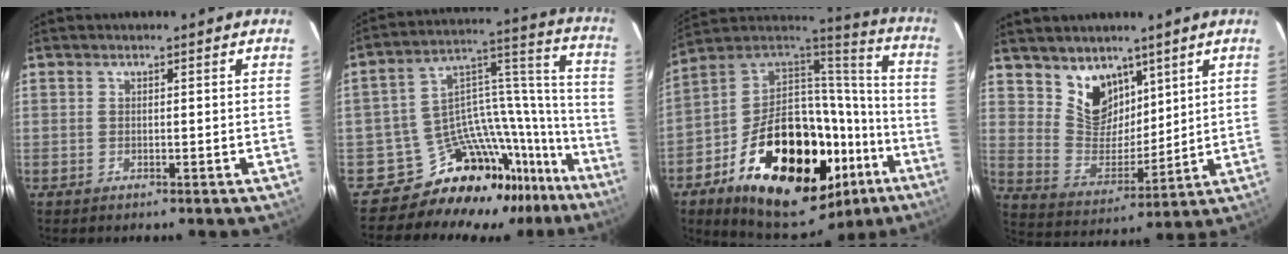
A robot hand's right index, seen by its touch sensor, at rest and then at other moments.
{"total": 20.4, "force": [-17.5, 8.7, 5.9], "torque": [-0.056, 0.080, -0.266]}
{"total": 34.6, "force": [-14.3, 19.5, 24.8], "torque": [-0.417, 0.042, -0.195]}
{"total": 10.0, "force": [6.7, 6.5, 3.5], "torque": [-0.062, -0.006, 0.139]}